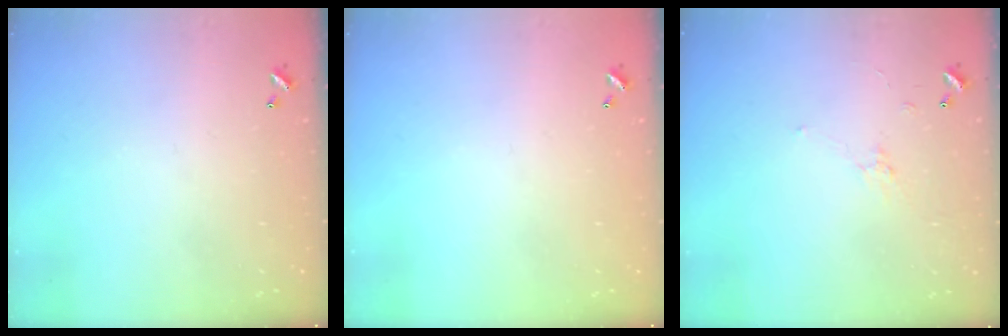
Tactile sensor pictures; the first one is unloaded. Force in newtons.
{"total": 0.0}
{"total": 1.3, "press": 1.3, "slide": 0.3}